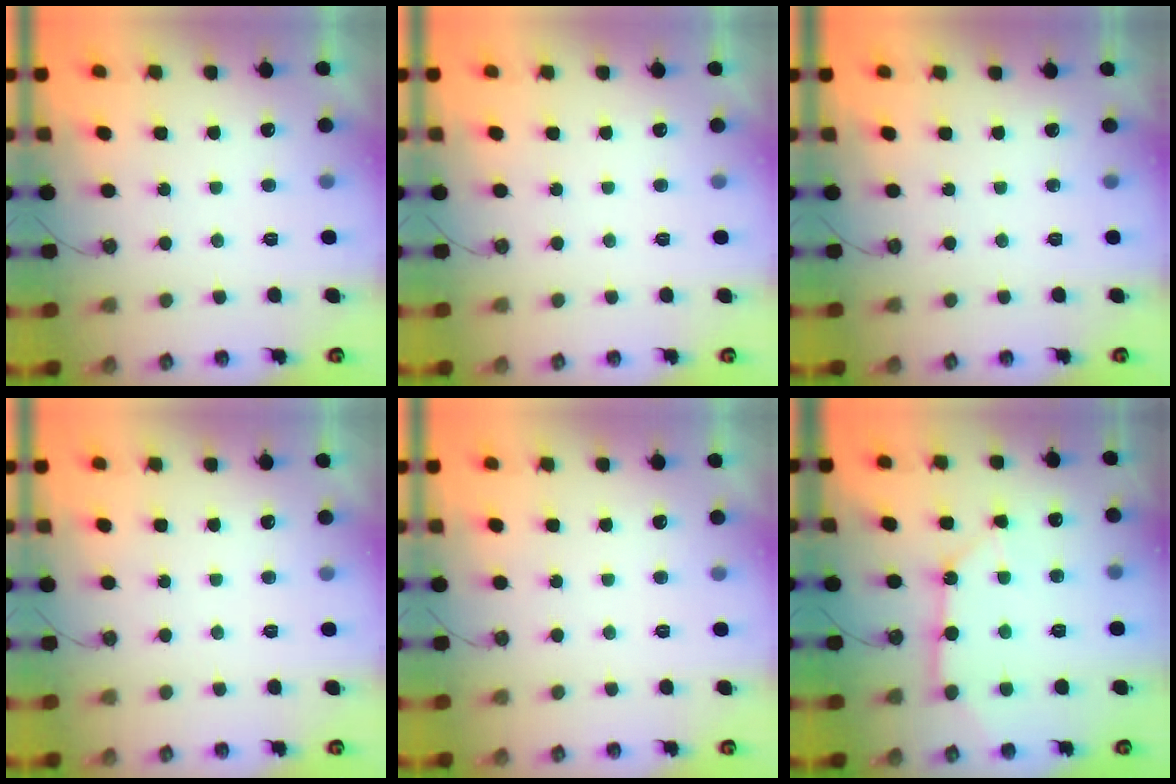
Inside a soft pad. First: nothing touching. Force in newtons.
{"total": 0.0}
{"total": 0.0}
{"total": 0.0}
{"total": 0.0}
{"total": 11.9, "press": 11.8, "slide": 1.3}